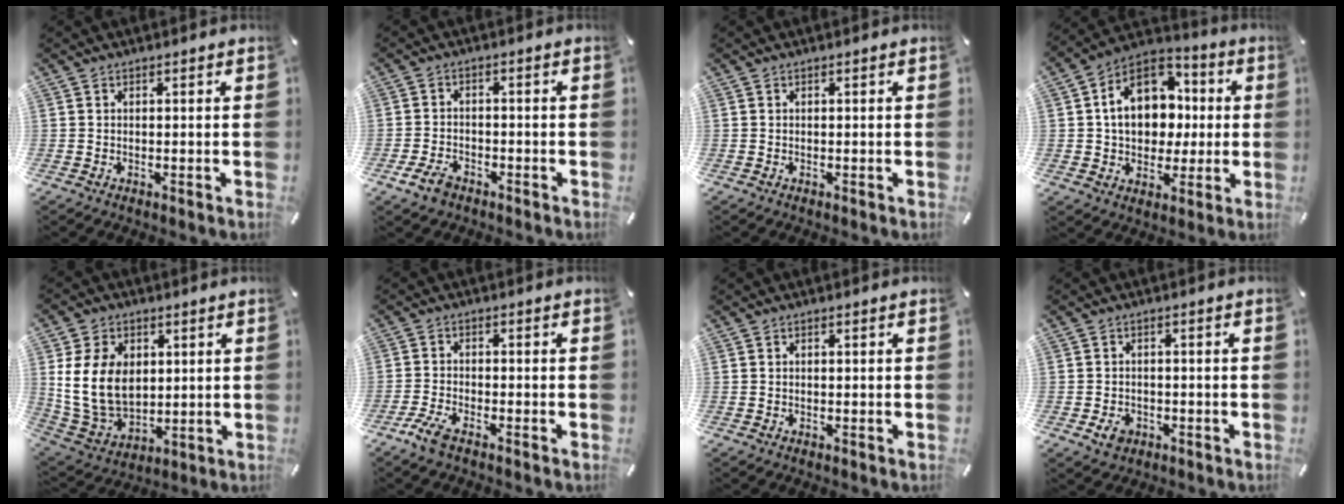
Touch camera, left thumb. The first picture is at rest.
{"total": 4.6, "force": [-2.9, 2.8, 2.2], "torque": [-0.053, 0.011, -0.057]}
{"total": 0.0}
{"total": 15.3, "force": [1.7, 12.2, 9.1], "torque": [-0.155, 0.008, 0.035]}
{"total": 14.0, "force": [2.7, 10.9, 8.5], "torque": [-0.185, 0.000, 0.051]}
{"total": 3.9, "force": [-2.9, 1.0, 2.5], "torque": [-0.066, 0.002, -0.058]}
{"total": 0.0}
{"total": 3.5, "force": [-1.6, 2.6, 1.7], "torque": [-0.042, 0.003, -0.032]}